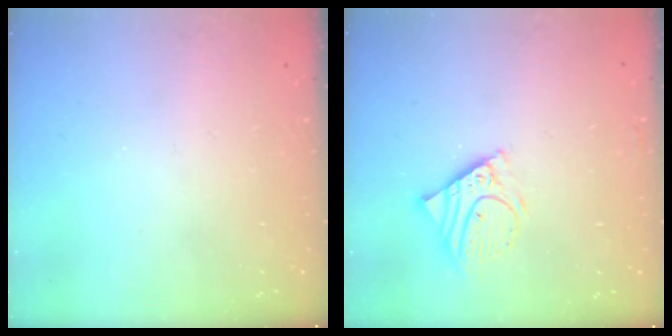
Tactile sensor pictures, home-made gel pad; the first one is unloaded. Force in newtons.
{"total": 6.9, "press": 6.9, "slide": 0.6}